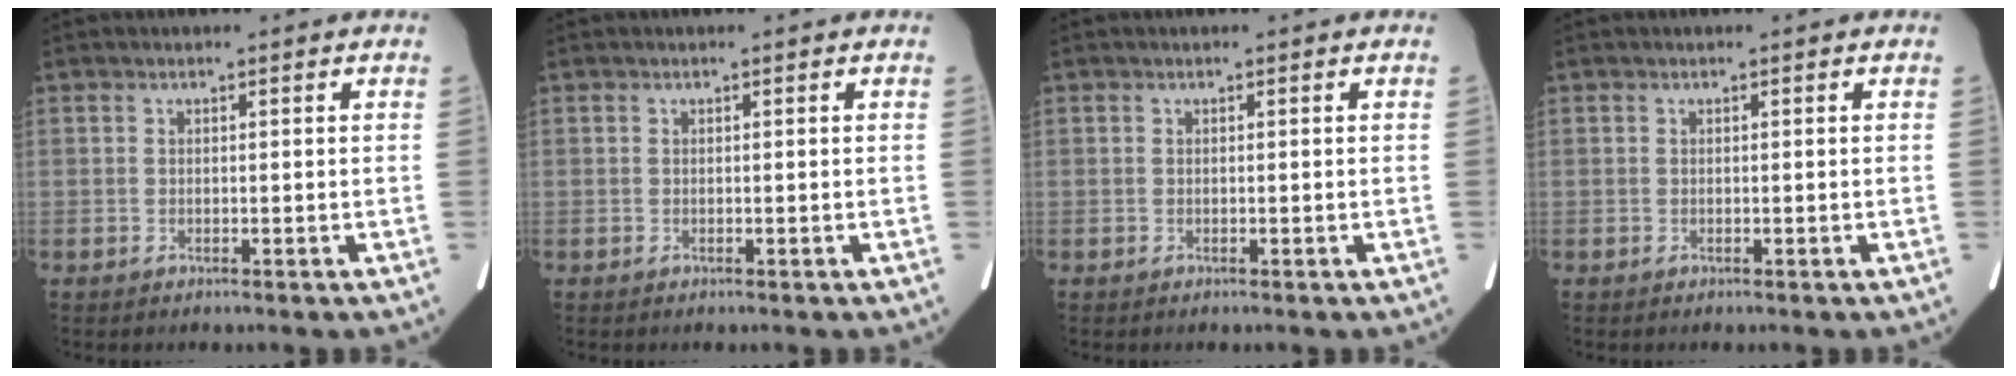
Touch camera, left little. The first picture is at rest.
{"total": 0.0}
{"total": 0.0}
{"total": 0.0}